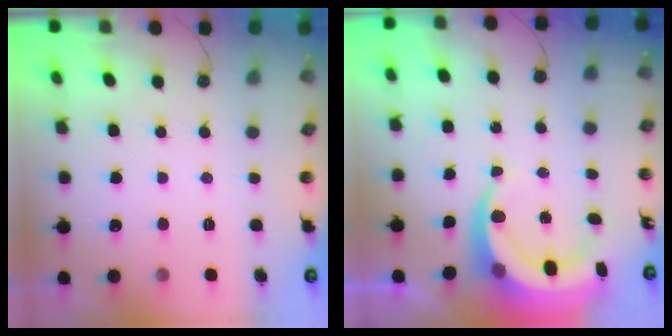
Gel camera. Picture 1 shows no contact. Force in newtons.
{"total": 9.7, "press": 9.6, "slide": 1.4}